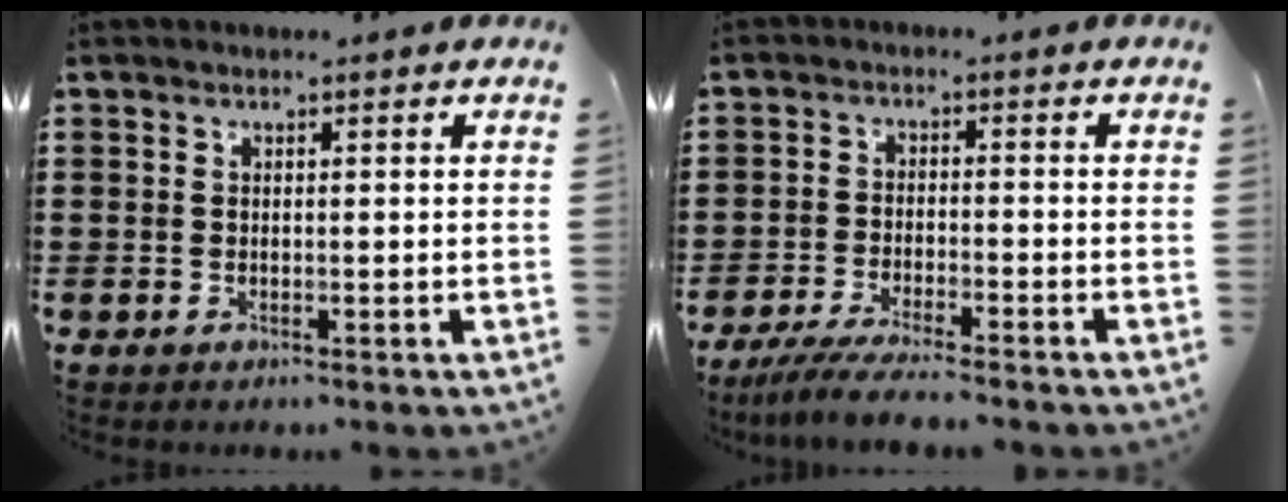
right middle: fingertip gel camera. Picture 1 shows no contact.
{"total": 4.8, "force": [-4.4, 0.0, 1.9], "torque": [-0.045, -0.013, -0.086]}